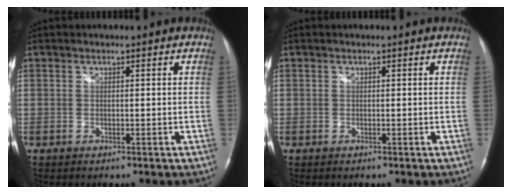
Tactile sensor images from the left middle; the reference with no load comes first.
{"total": 0.0}